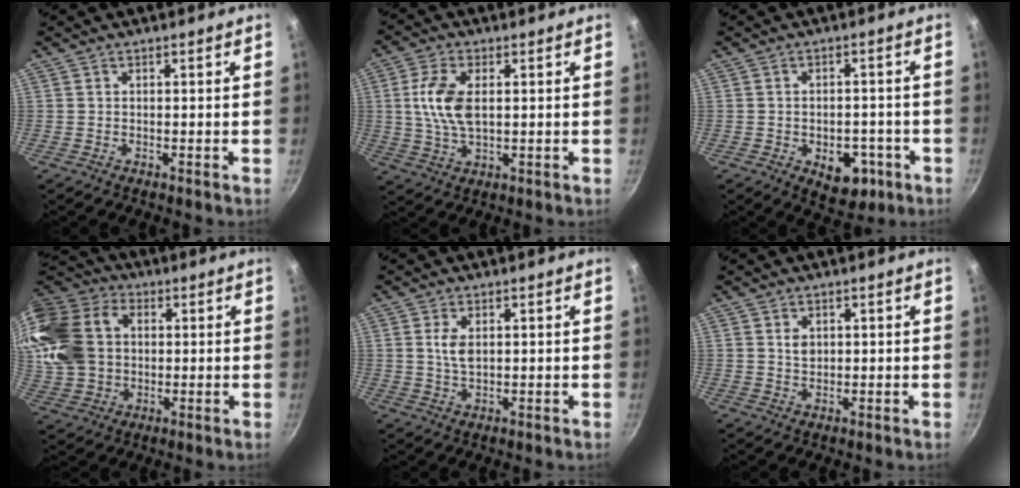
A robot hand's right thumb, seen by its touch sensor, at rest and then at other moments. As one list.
[{"total": 9.1, "force": [1.3, 4.9, 7.5], "torque": [-0.149, 0.002, 0.024]}, {"total": 8.6, "force": [-3.2, 5.5, 5.8], "torque": [-0.045, 0.012, -0.032]}, {"total": 20.8, "force": [3.3, 16.2, 12.7], "torque": [-0.257, 0.026, 0.064]}, {"total": 3.6, "force": [0.8, 1.9, 2.9], "torque": [-0.051, -0.005, 0.017]}, {"total": 2.2, "force": [0.6, 1.6, 1.3], "torque": [-0.018, -0.002, 0.012]}]